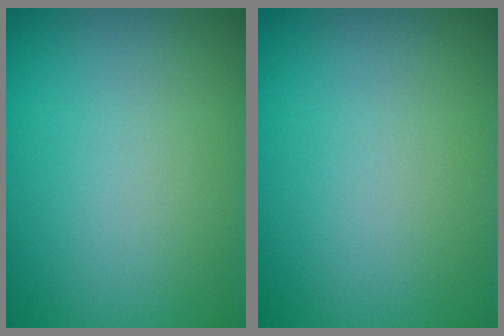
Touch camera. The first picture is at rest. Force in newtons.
{"total": 0.0}